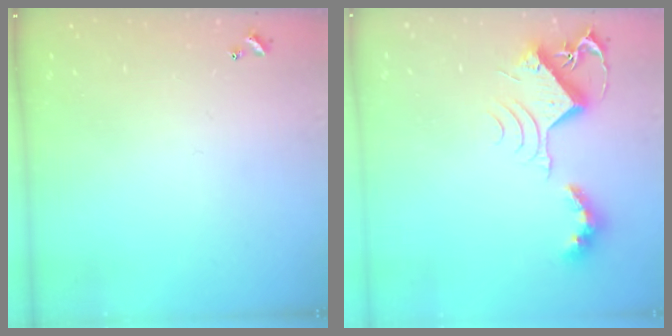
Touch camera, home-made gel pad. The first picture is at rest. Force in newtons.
{"total": 11.2, "press": 11.2, "slide": 0.4}